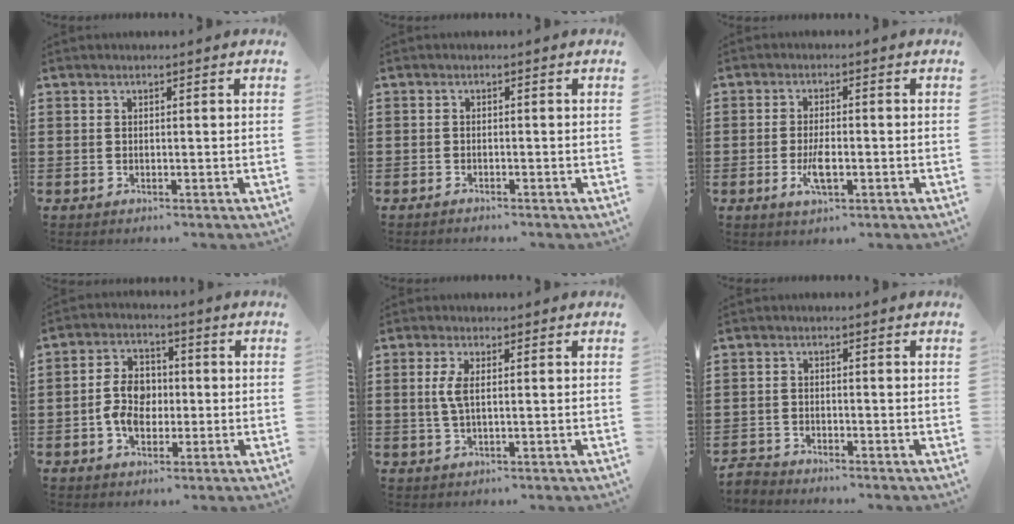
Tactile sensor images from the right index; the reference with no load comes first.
{"total": 0.8, "force": [-0.8, 0.1, 0.0], "torque": [-0.002, 0.001, -0.018]}
{"total": 4.3, "force": [-1.2, 1.4, 3.9], "torque": [-0.081, -0.006, -0.023]}
{"total": 6.5, "force": [-1.1, 4.5, 4.6], "torque": [-0.112, 0.002, -0.025]}
{"total": 3.1, "force": [0.4, 0.9, 2.9], "torque": [-0.074, -0.002, 0.001]}
{"total": 2.2, "force": [-2.2, 0.3, -0.2], "torque": [-0.004, 0.001, -0.048]}